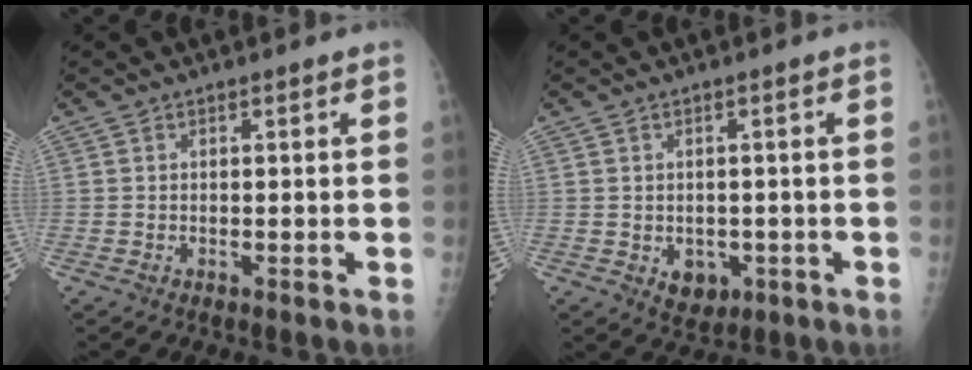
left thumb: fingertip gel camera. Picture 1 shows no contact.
{"total": 4.6, "force": [-1.2, 3.6, 2.6], "torque": [-0.018, -0.001, -0.003]}